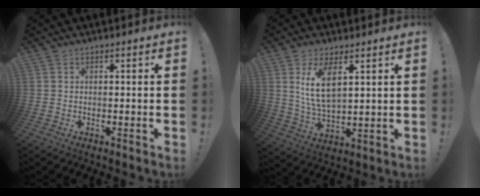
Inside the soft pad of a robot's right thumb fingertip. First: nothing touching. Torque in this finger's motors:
{"motor_torque": [-0.19, 0.88, 0.31, 0.01, 0.22]}